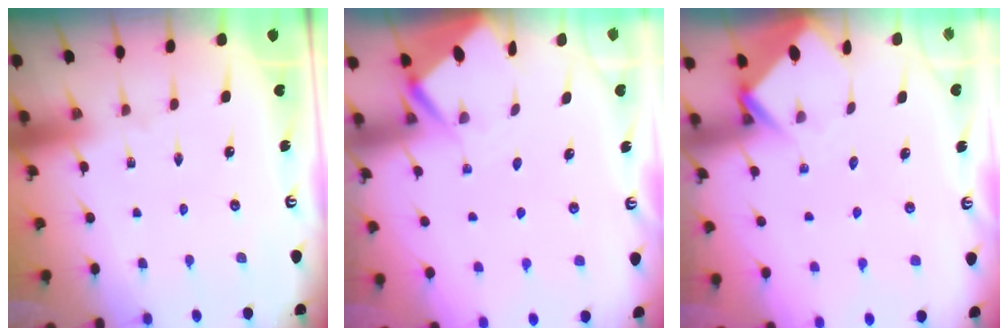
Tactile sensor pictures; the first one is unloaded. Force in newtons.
{"total": 3.5, "press": 3.5, "slide": 0.4}
{"total": 3.8, "press": 3.8, "slide": 0.3}